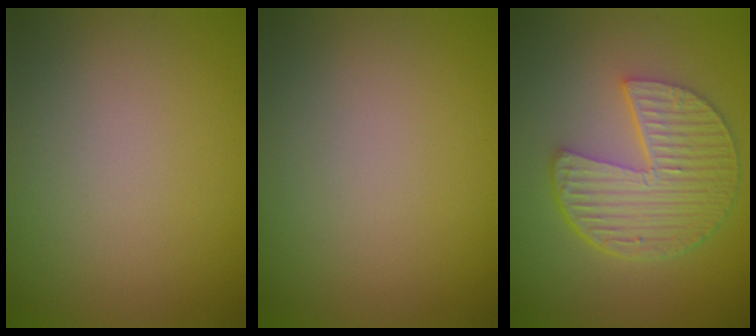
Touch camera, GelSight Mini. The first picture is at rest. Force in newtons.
{"total": 0.0}
{"total": 6.2, "press": 4.4, "slide": 4.3}